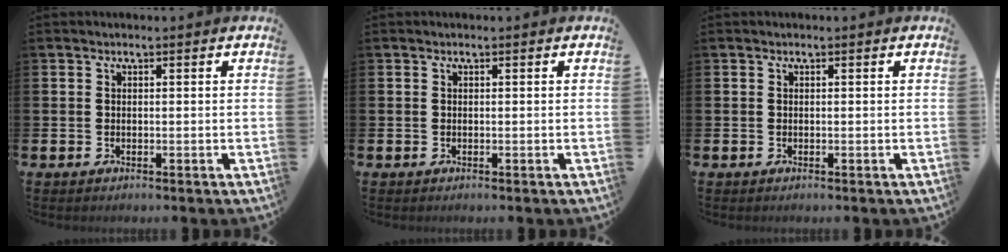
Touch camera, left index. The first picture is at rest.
{"total": 0.0}
{"total": 0.0}